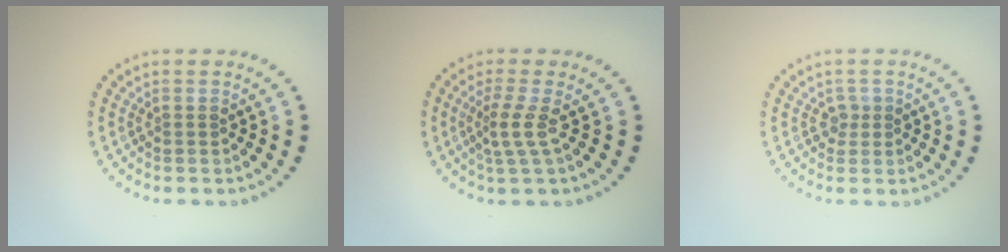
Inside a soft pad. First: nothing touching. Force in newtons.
{"total": 2.2, "press": 1.5, "slide": 1.7}
{"total": 1.1, "press": 0.9, "slide": 0.7}